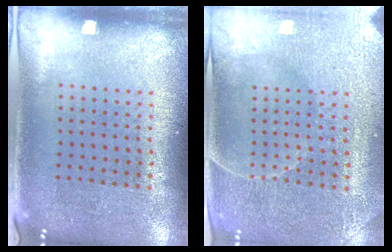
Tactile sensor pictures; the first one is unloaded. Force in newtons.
{"total": 3.5, "press": 3.5, "slide": 0.6}